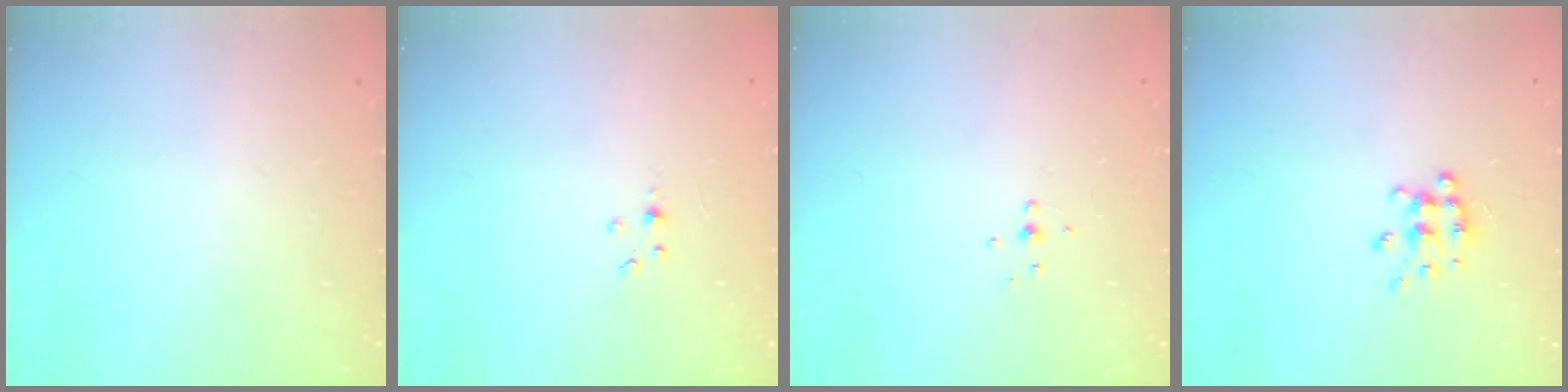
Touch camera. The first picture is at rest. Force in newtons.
{"total": 1.8, "press": 1.7, "slide": 0.3}
{"total": 3.8, "press": 3.7, "slide": 0.8}
{"total": 6.7, "press": 6.6, "slide": 0.6}